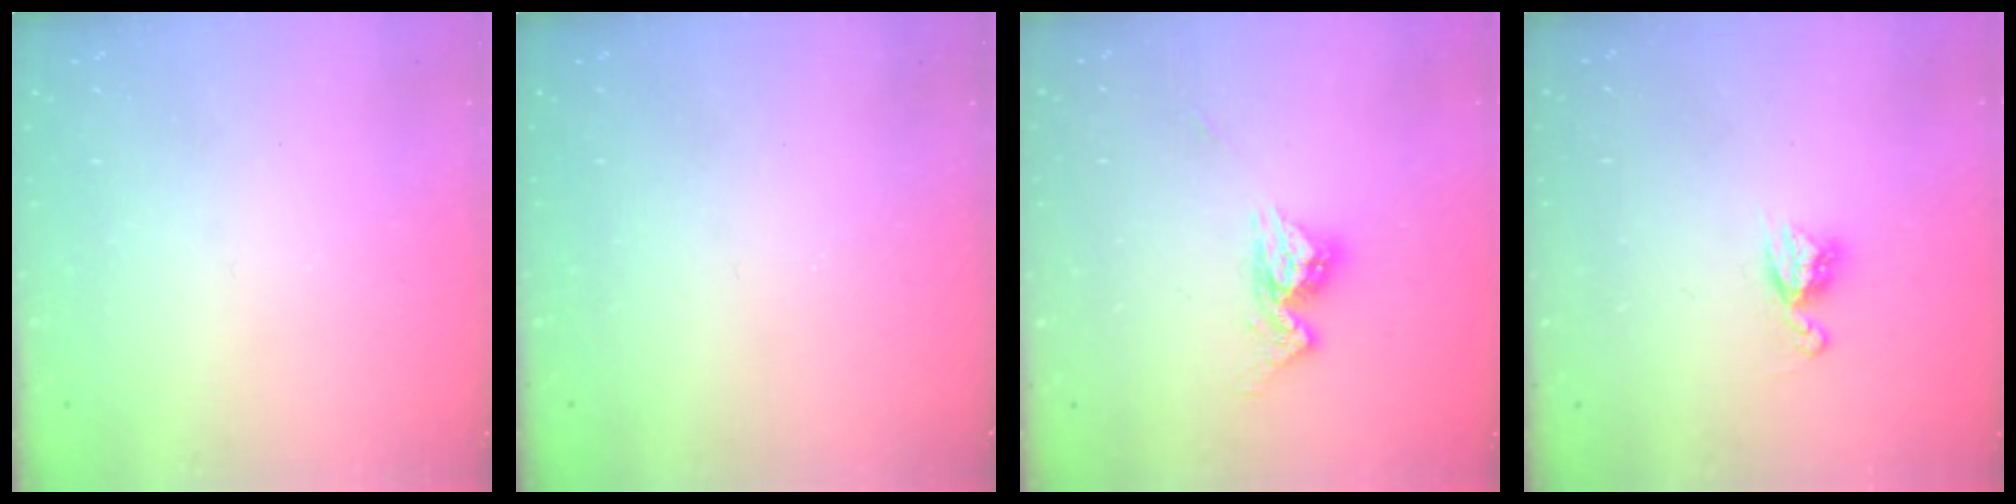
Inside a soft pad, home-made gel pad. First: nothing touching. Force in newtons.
{"total": 0.0}
{"total": 9.4, "press": 9.4, "slide": 0.8}
{"total": 7.7, "press": 7.7, "slide": 0.6}